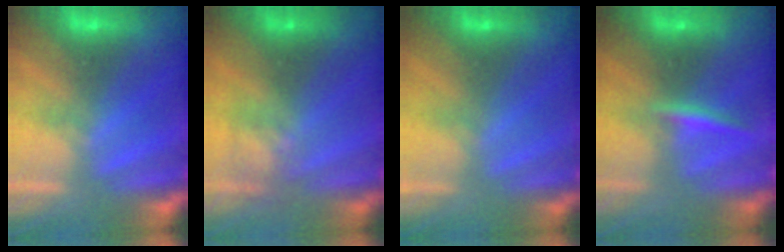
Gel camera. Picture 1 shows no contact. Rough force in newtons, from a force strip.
{"total": 2.4}
{"total": 2.4}
{"total": 2.3}